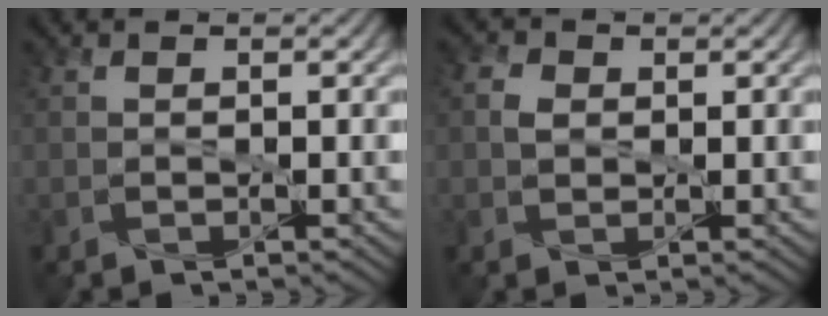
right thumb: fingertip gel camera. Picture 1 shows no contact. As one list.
[{"total": 2.0, "force": [0.0, 1.6, 1.2], "torque": [-0.033, 0.003, -0.006]}]